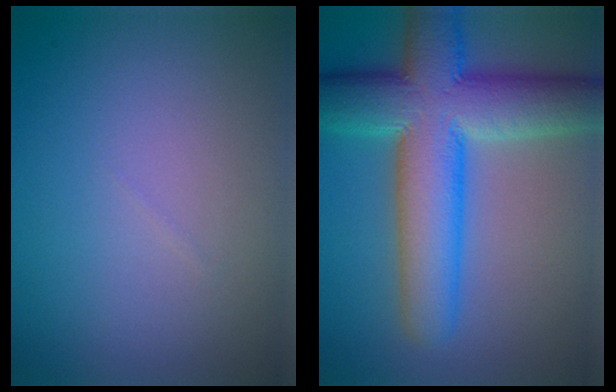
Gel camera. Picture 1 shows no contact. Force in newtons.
{"total": 11.2, "press": 11.2, "slide": 0.6}